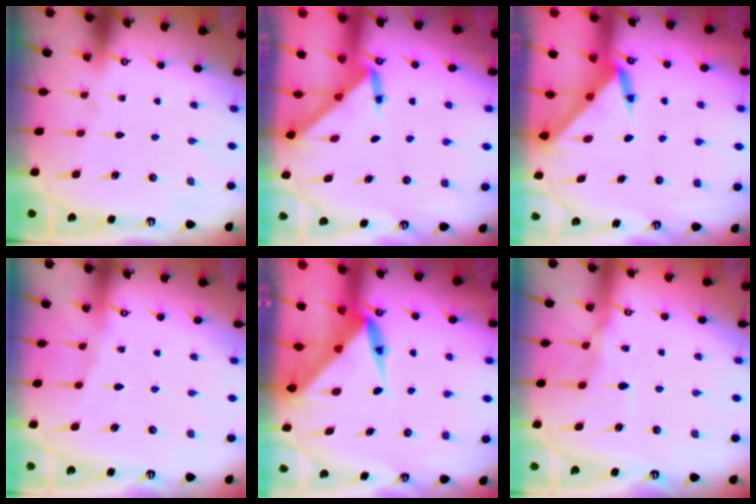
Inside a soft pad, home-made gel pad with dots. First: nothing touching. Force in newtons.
{"total": 3.3, "press": 3.3, "slide": 0.2}
{"total": 3.6, "press": 3.6, "slide": 0.2}
{"total": 5.1, "press": 5.0, "slide": 0.7}
{"total": 7.4, "press": 7.3, "slide": 1.3}
{"total": 9.4, "press": 9.3, "slide": 0.8}